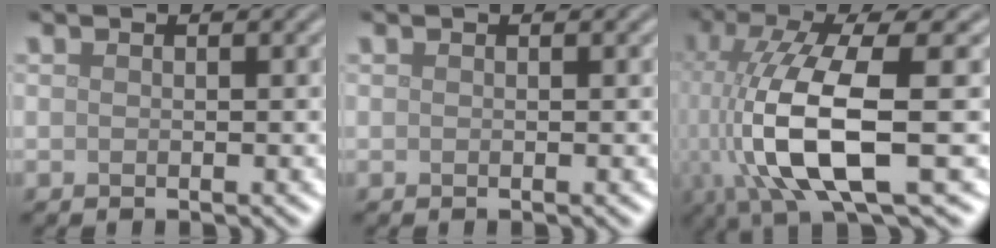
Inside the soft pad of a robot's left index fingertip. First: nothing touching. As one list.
[{"total": 0.0}, {"total": 11.5, "force": [-1.5, 3.6, 10.9], "torque": [-0.224, -0.009, -0.026]}]